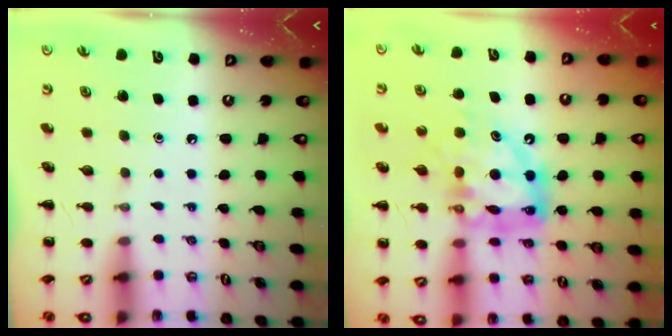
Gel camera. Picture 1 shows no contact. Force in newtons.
{"total": 14.4, "press": 13.8, "slide": 4.1}